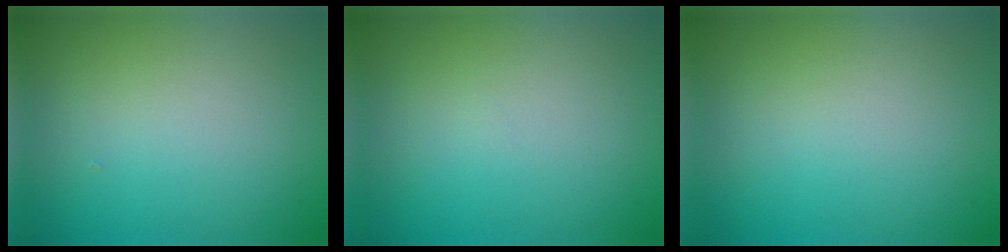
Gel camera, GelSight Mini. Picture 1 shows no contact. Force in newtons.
{"total": 0.0}
{"total": 0.0}